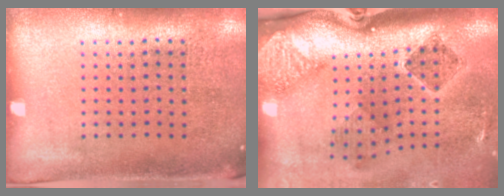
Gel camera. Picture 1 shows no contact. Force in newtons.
{"total": 2.8, "press": 1.9, "slide": 2.1}